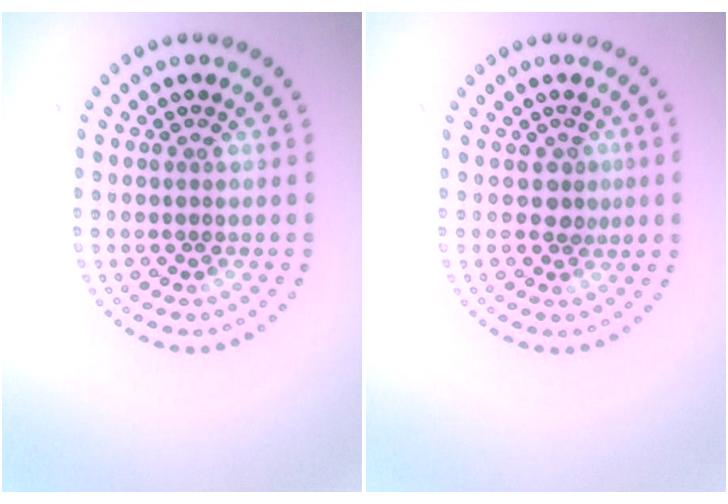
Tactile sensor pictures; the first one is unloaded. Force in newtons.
{"total": 1.5, "press": 1.3, "slide": 0.9}